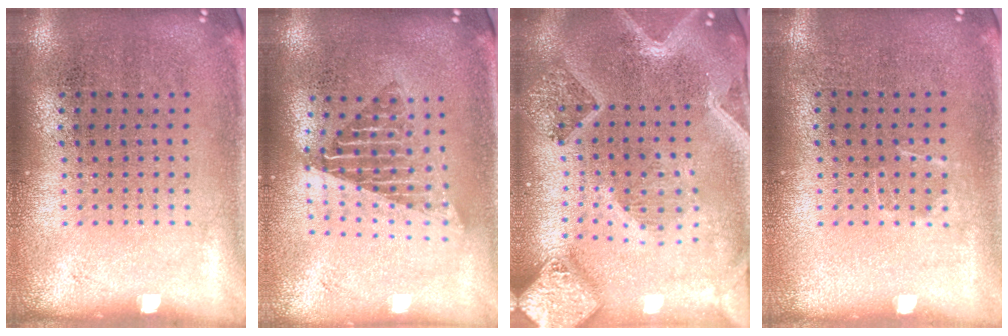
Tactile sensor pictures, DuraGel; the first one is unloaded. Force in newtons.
{"total": 1.7, "press": 1.4, "slide": 1.0}
{"total": 3.8, "press": 3.0, "slide": 2.2}
{"total": 0.6, "press": 0.6, "slide": 0.2}